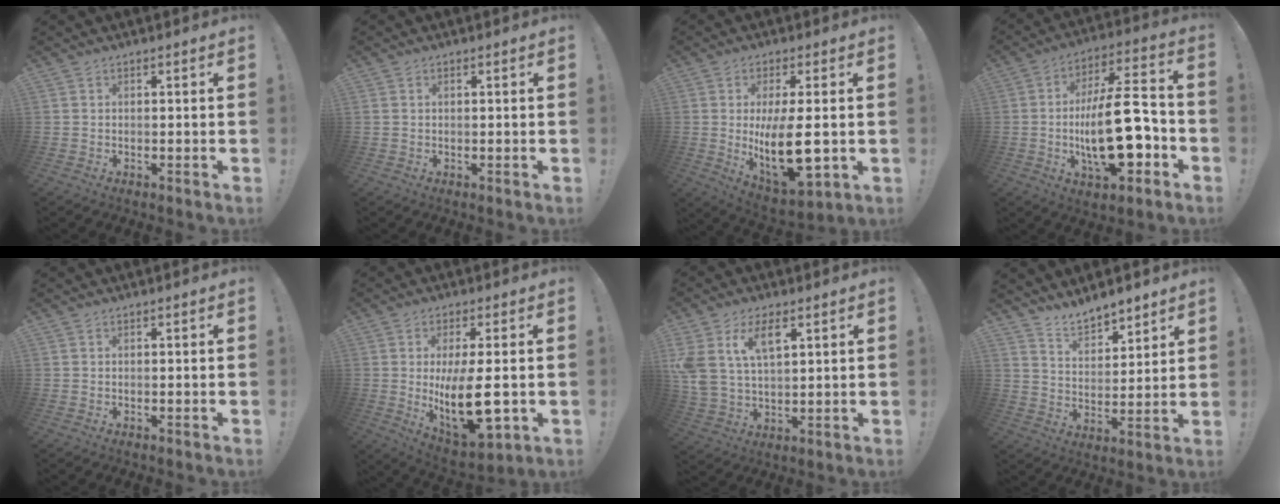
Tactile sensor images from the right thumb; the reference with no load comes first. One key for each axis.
{"total": 0.6, "fx": 0.4, "fy": 0.3, "fz": 0.3, "tx": -0.006, "ty": 0.001, "tz": 0.007}
{"total": 16.8, "fx": -0.6, "fy": 7.0, "fz": 15.3, "tx": -0.257, "ty": -0.022, "tz": -0.001}
{"total": 22.2, "fx": -4.6, "fy": 8.2, "fz": 20.1, "tx": -0.344, "ty": 0.020, "tz": -0.073}
{"total": 0.0}
{"total": 17.1, "fx": -1.0, "fy": 7.1, "fz": 15.5, "tx": -0.258, "ty": -0.023, "tz": -0.008}
{"total": 10.5, "fx": 5.4, "fy": 5.6, "fz": 7.1, "tx": -0.146, "ty": -0.013, "tz": 0.100}
{"total": 8.8, "fx": 7.9, "fy": 3.1, "fz": 2.2, "tx": -0.037, "ty": -0.061, "tz": 0.151}